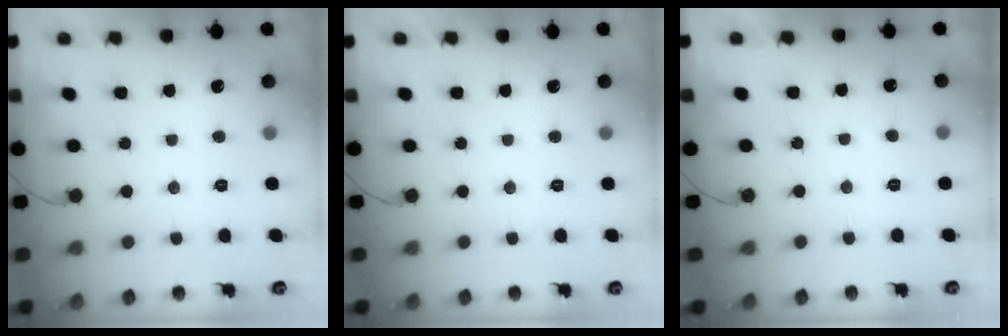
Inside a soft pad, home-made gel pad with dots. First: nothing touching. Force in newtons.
{"total": 0.0}
{"total": 0.5, "press": 0.3, "slide": 0.5}